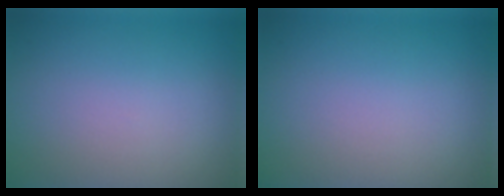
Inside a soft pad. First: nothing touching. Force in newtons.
{"total": 0.0}